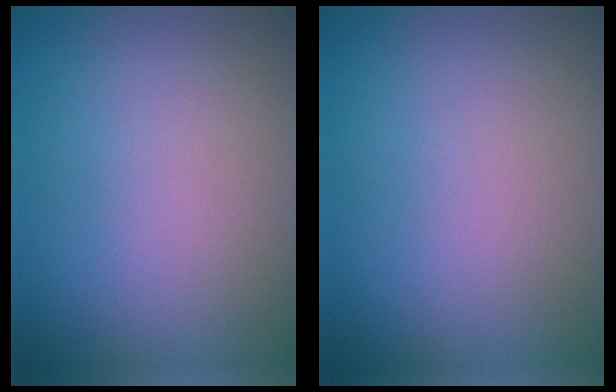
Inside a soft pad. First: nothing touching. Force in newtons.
{"total": 0.0}